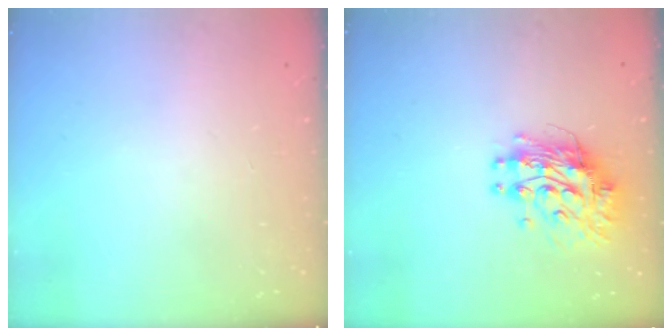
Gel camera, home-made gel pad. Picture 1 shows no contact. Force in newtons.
{"total": 11.5, "press": 11.5, "slide": 1.0}